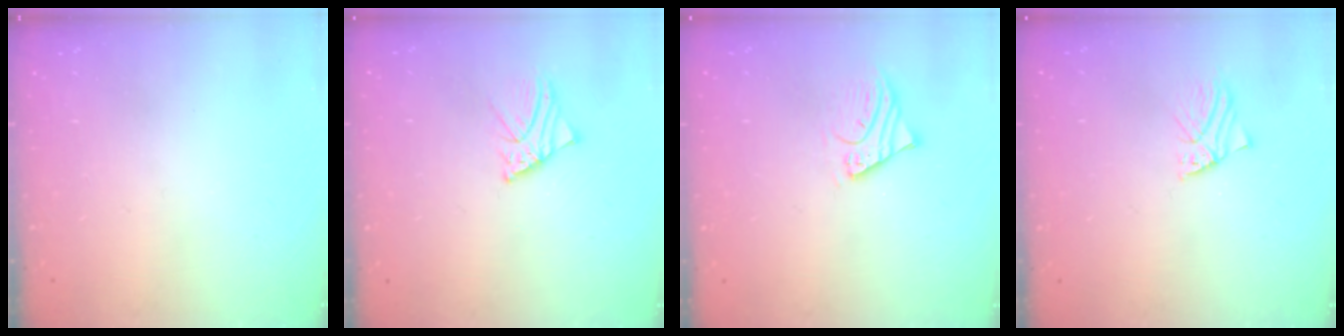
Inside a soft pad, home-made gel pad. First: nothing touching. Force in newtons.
{"total": 2.3, "press": 2.3, "slide": 0.3}
{"total": 3.9, "press": 3.9, "slide": 0.4}
{"total": 1.4, "press": 1.4, "slide": 0.1}